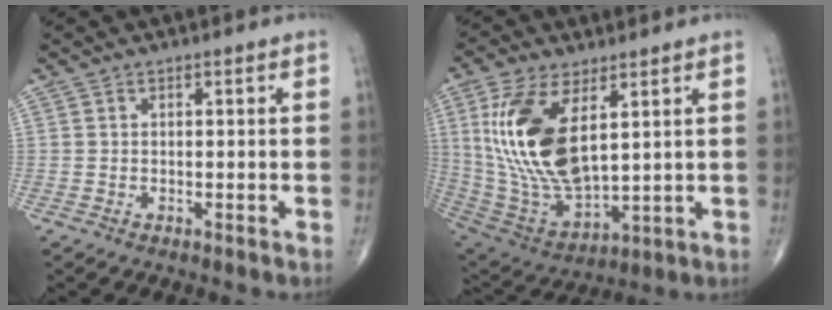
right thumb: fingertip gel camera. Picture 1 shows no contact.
{"total": 19.5, "force": [5.5, 9.2, 16.2], "torque": [-0.322, -0.028, 0.120]}